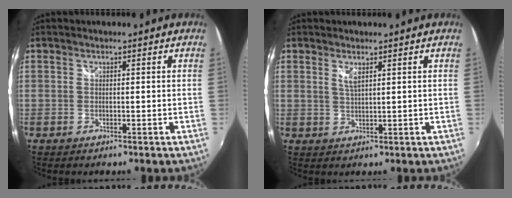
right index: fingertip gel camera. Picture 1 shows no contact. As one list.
[{"total": 2.1, "force": [1.2, 0.5, 1.7], "torque": [-0.030, -0.002, 0.020]}]